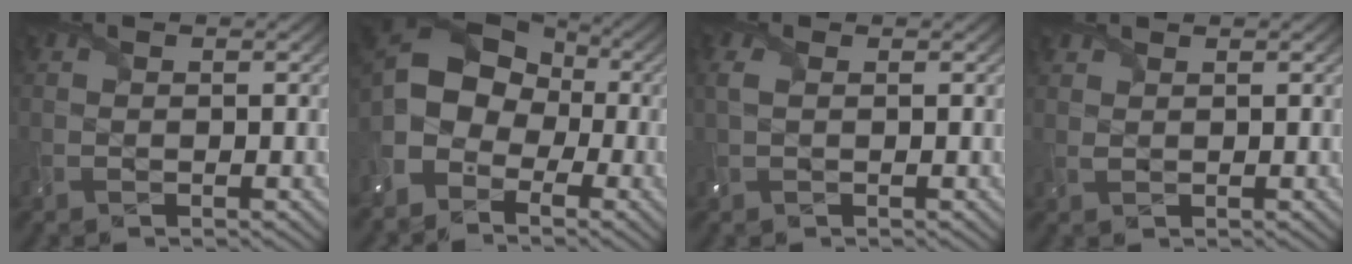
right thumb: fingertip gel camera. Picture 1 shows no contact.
{"total": 10.1, "force": [-2.8, 7.6, 6.0], "torque": [-0.134, -0.007, -0.065]}
{"total": 1.7, "force": [0.5, 0.9, 1.4], "torque": [-0.044, 0.004, 0.007]}
{"total": 1.1, "force": [1.0, 0.3, 0.3], "torque": [-0.017, 0.003, 0.026]}